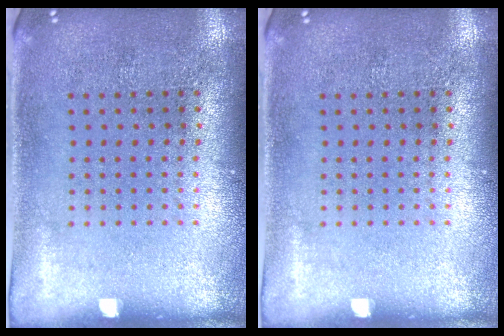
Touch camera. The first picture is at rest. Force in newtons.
{"total": 0.0}